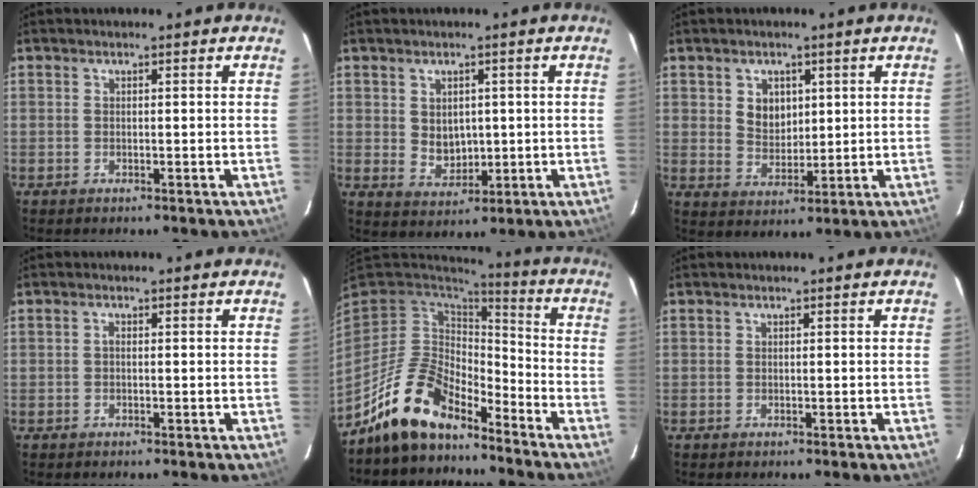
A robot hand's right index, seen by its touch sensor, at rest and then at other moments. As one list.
[{"total": 4.9, "force": [0.7, 4.1, 2.6], "torque": [-0.043, -0.002, 0.025]}, {"total": 5.4, "force": [1.7, 4.4, 2.7], "torque": [-0.043, 0.005, 0.039]}, {"total": 0.5, "force": [-0.2, 0.3, 0.4], "torque": [-0.005, 0.004, -0.005]}, {"total": 13.9, "force": [-10.9, 5.4, 6.8], "torque": [-0.143, 0.006, -0.200]}, {"total": 0.0}]